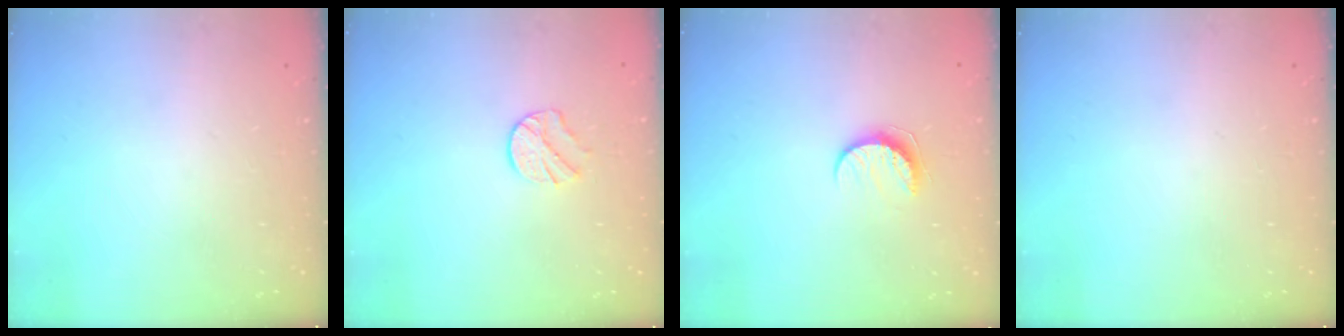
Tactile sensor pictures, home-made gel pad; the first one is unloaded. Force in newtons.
{"total": 5.5, "press": 5.5, "slide": 0.6}
{"total": 8.1, "press": 8.1, "slide": 0.6}
{"total": 0.0}